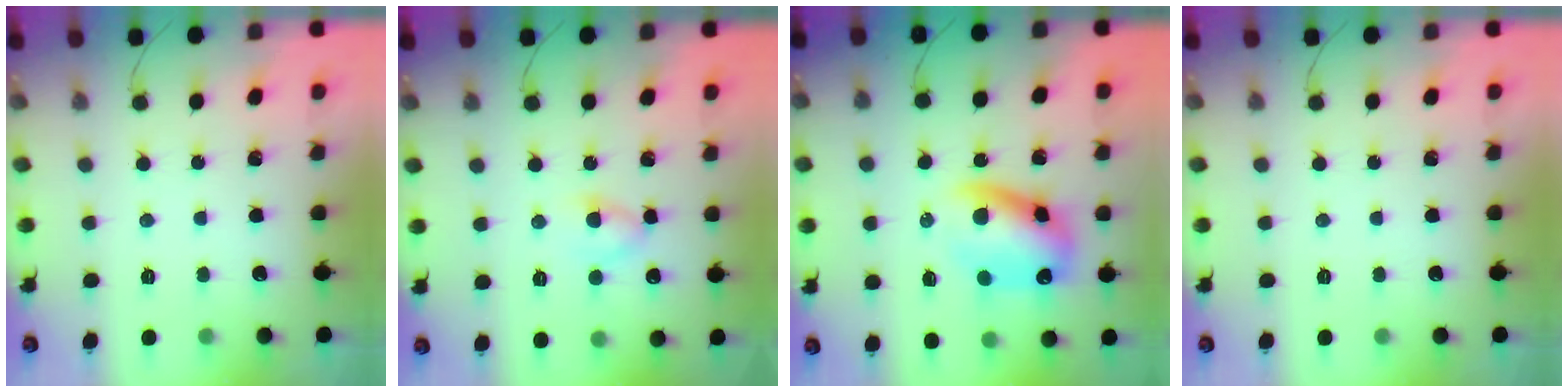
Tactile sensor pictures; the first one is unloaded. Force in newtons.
{"total": 4.6, "press": 4.4, "slide": 1.2}
{"total": 12.4, "press": 12.0, "slide": 3.1}
{"total": 0.0}